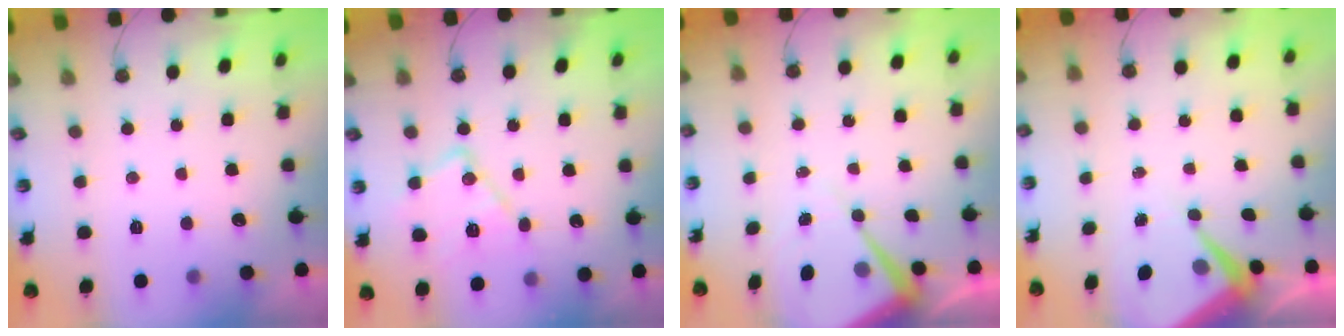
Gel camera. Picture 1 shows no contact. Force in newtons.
{"total": 13.6, "press": 13.6, "slide": 1.0}
{"total": 7.8, "press": 7.8, "slide": 0.7}
{"total": 5.5, "press": 5.5, "slide": 0.3}